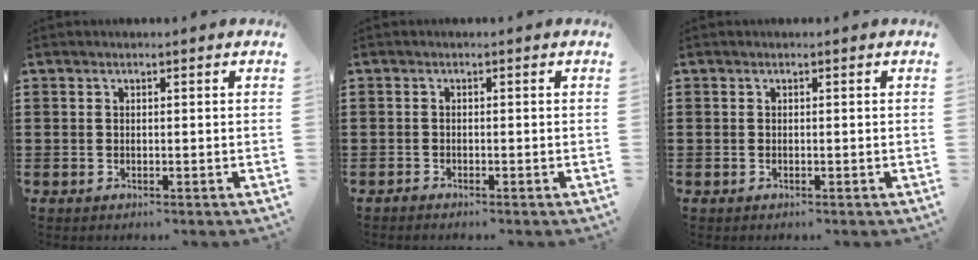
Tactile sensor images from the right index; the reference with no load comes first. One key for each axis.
{"total": 0.7, "fx": -0.7, "fy": 0.0, "fz": 0.0, "tx": -0.001, "ty": -0.001, "tz": -0.015}
{"total": 0.0}